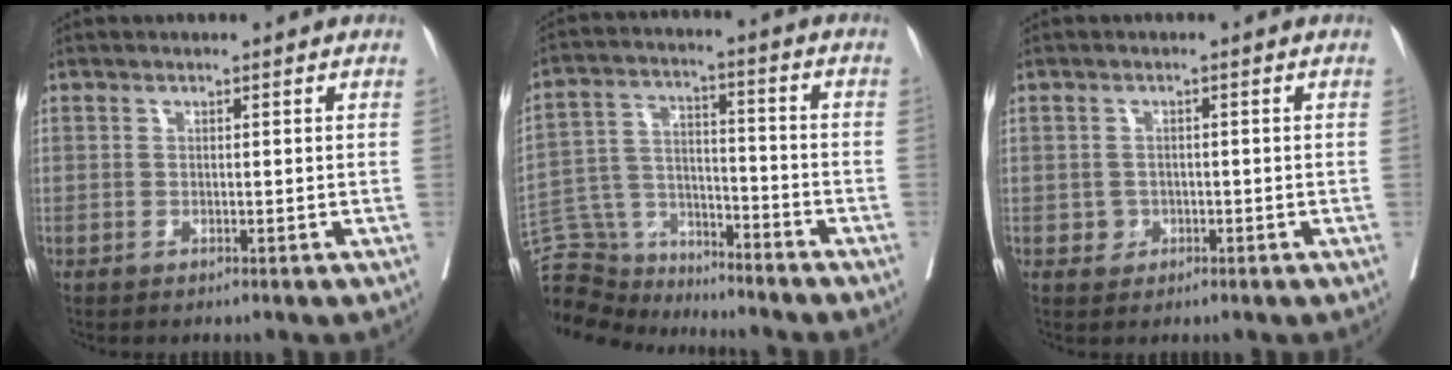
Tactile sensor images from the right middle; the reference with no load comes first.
{"total": 14.5, "force": [-13.8, 3.5, 2.8], "torque": [-0.059, 0.040, -0.234]}
{"total": 1.6, "force": [-0.5, 1.5, 0.3], "torque": [0.000, 0.006, -0.006]}